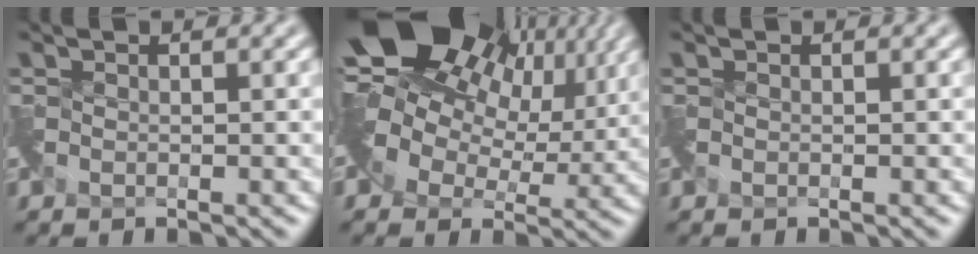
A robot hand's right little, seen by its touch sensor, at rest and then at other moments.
{"total": 13.9, "force": [5.7, 9.5, 8.4], "torque": [-0.138, 0.028, 0.089]}
{"total": 0.0}